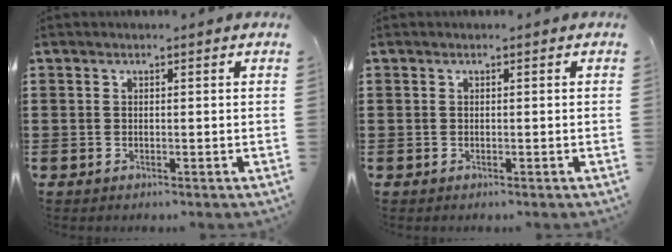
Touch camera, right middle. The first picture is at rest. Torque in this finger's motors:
{"motor_torque": [-1.55, 0.59, -0.02, -0.01]}